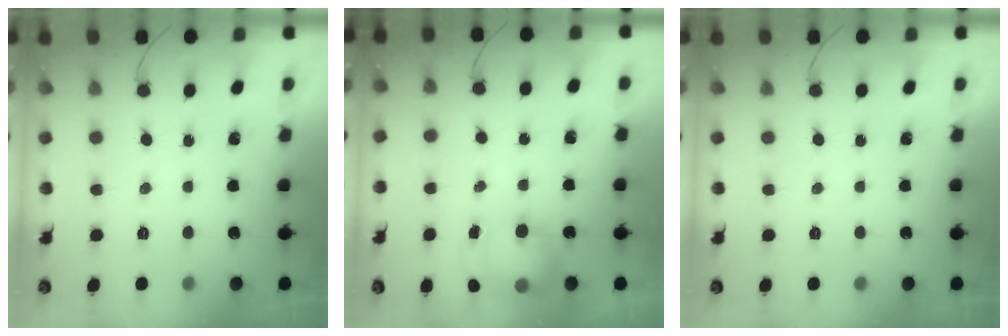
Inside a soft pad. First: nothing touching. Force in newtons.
{"total": 11.5, "press": 8.6, "slide": 7.6}
{"total": 0.0}